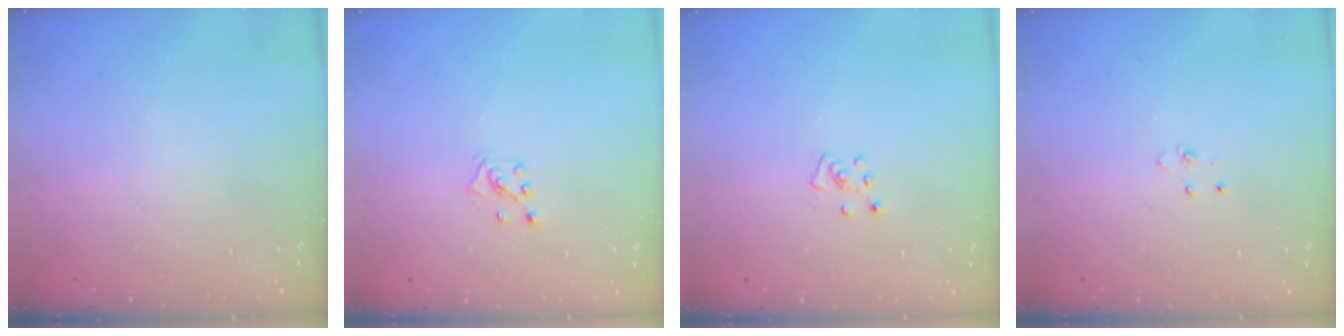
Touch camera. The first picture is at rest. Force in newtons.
{"total": 2.2, "press": 2.2, "slide": 0.3}
{"total": 4.3, "press": 4.2, "slide": 0.4}
{"total": 3.2, "press": 3.2, "slide": 0.4}